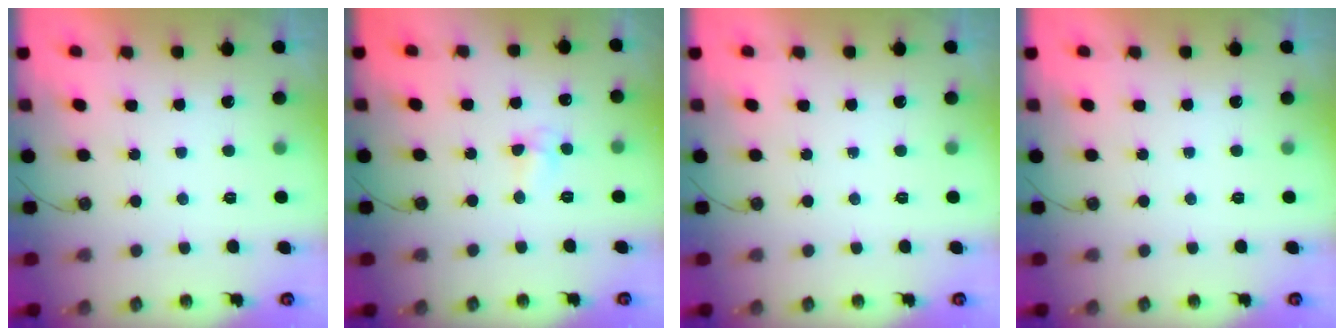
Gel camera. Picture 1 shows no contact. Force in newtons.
{"total": 5.3, "press": 5.3, "slide": 0.6}
{"total": 0.0}
{"total": 0.0}